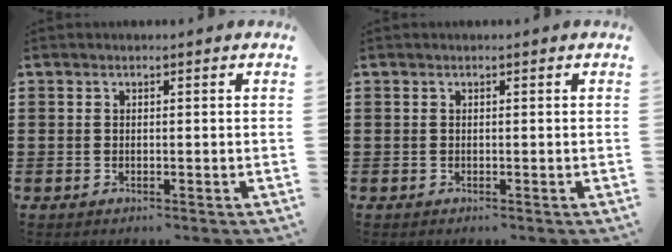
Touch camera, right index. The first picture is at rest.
{"total": 0.0}